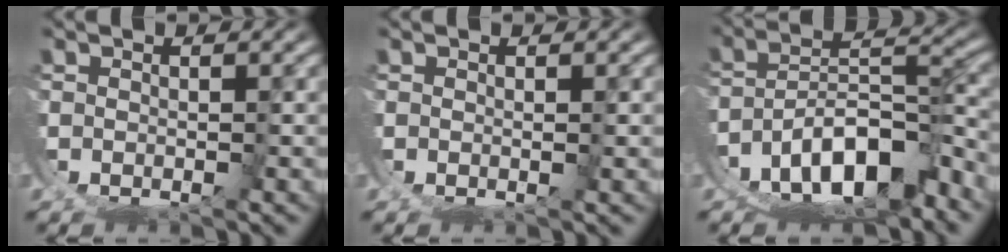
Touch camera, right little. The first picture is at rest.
{"total": 0.6, "force": [0.2, 0.4, 0.4], "torque": [-0.008, 0.003, 0.001]}
{"total": 12.9, "force": [-6.7, 8.3, 7.4], "torque": [-0.136, -0.030, -0.104]}